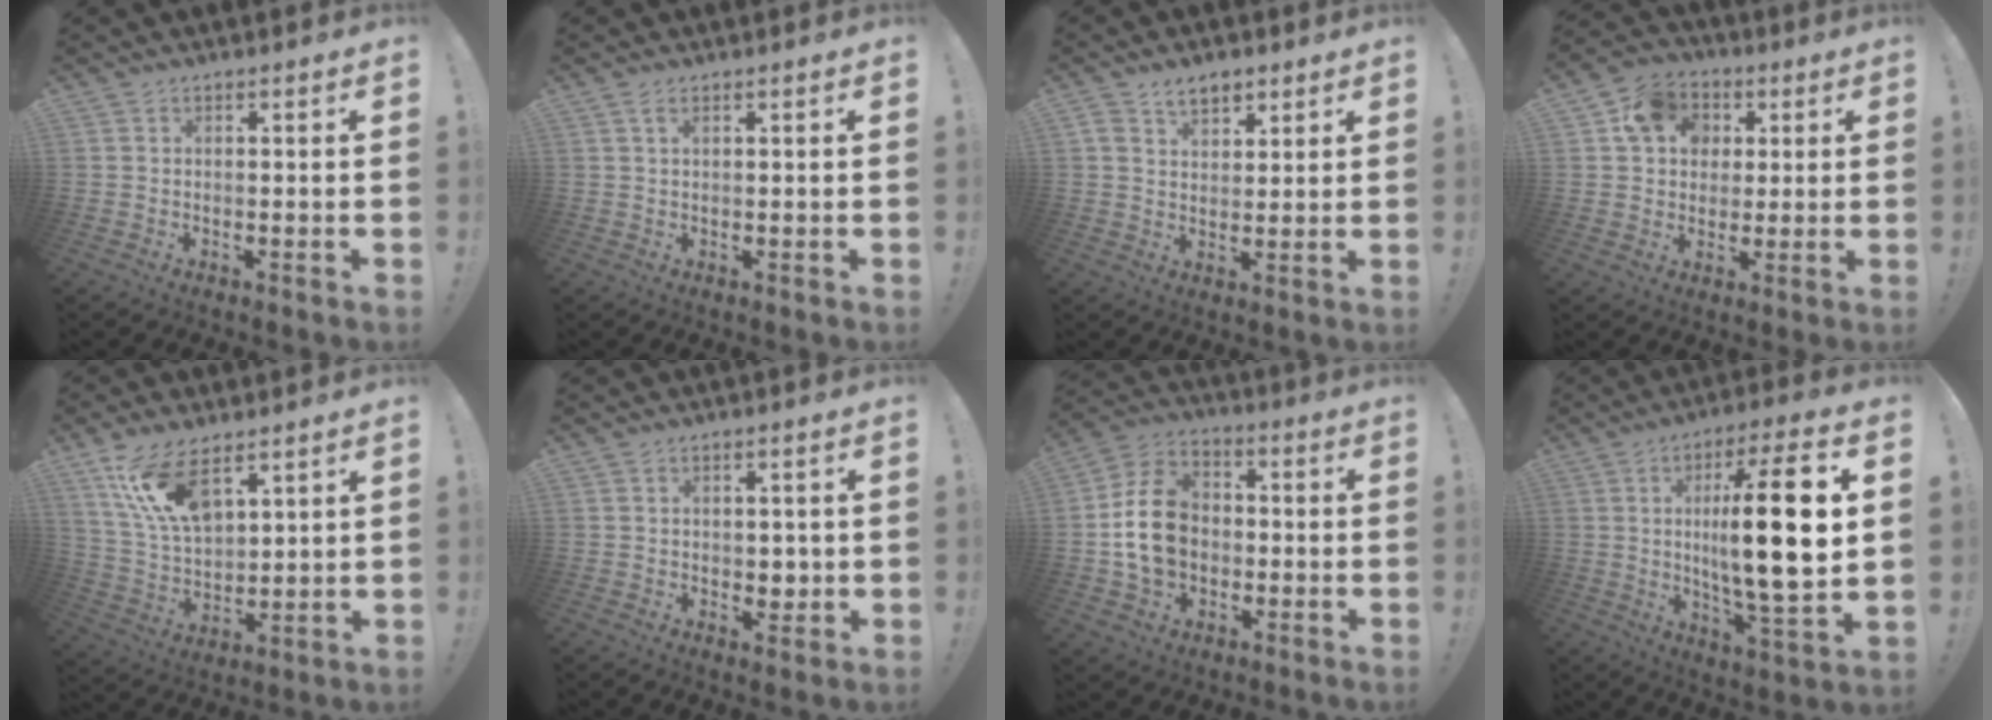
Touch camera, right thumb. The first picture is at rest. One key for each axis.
{"total": 1.8, "fx": 0.9, "fy": 0.6, "fz": 1.4, "tx": -0.023, "ty": -0.003, "tz": 0.016}
{"total": 5.8, "fx": 3.7, "fy": 3.6, "fz": 2.6, "tx": -0.042, "ty": -0.013, "tz": 0.068}
{"total": 11.7, "fx": 3.9, "fy": 10.0, "fz": 4.6, "tx": -0.064, "ty": -0.005, "tz": 0.079}
{"total": 14.7, "fx": 9.1, "fy": 6.7, "fz": 9.4, "tx": -0.190, "ty": -0.049, "tz": 0.167}
{"total": 3.0, "fx": 0.0, "fy": 2.6, "fz": 1.4, "tx": -0.005, "ty": -0.002, "tz": -0.003}
{"total": 15.5, "fx": -1.1, "fy": 12.5, "fz": 9.1, "tx": -0.153, "ty": 0.022, "tz": -0.014}
{"total": 21.9, "fx": 2.6, "fy": 4.8, "fz": 21.2, "tx": -0.349, "ty": -0.012, "tz": 0.026}